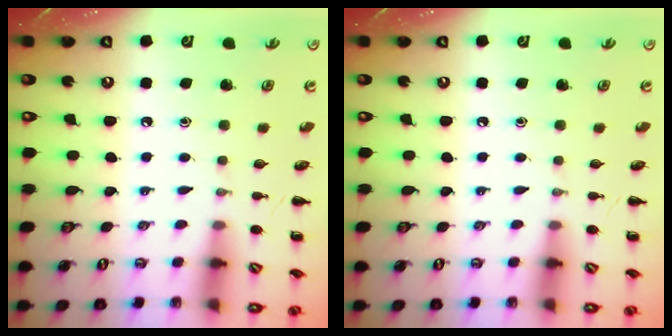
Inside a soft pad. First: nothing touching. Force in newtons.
{"total": 0.0}